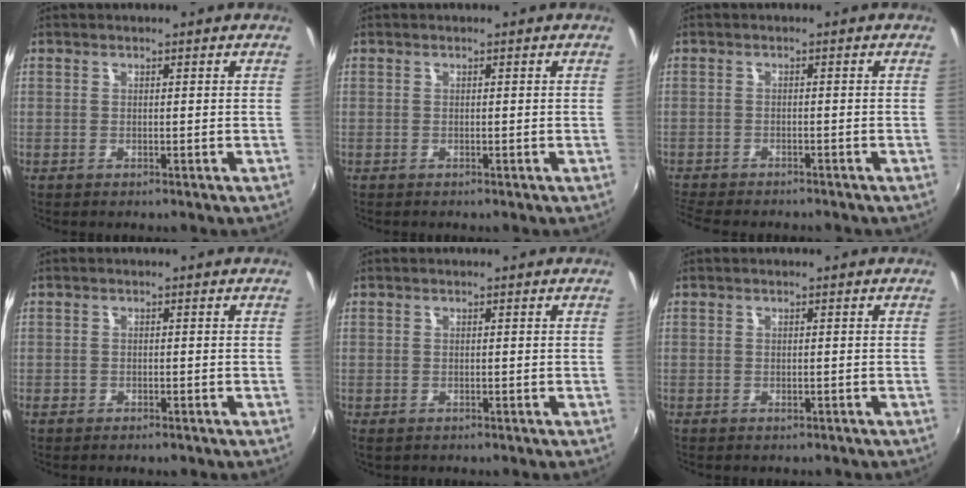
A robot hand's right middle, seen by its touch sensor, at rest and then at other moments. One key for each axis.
{"total": 0.0}
{"total": 7.8, "fx": -7.1, "fy": 1.6, "fz": 2.9, "tx": -0.079, "ty": -0.023, "tz": -0.116}
{"total": 1.8, "fx": -1.2, "fy": 1.0, "fz": 0.8, "tx": -0.018, "ty": -0.005, "tz": -0.022}
{"total": 0.7, "fx": -0.4, "fy": 0.4, "fz": 0.3, "tx": -0.008, "ty": -0.003, "tz": -0.005}
{"total": 0.7, "fx": -0.5, "fy": 0.5, "fz": 0.2, "tx": -0.005, "ty": 0.000, "tz": -0.006}